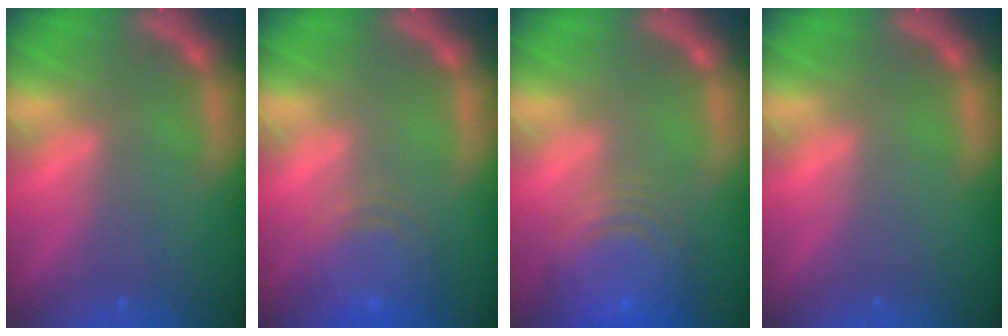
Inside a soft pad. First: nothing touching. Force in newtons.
{"total": 6.1}
{"total": 9.5}
{"total": 0.0}